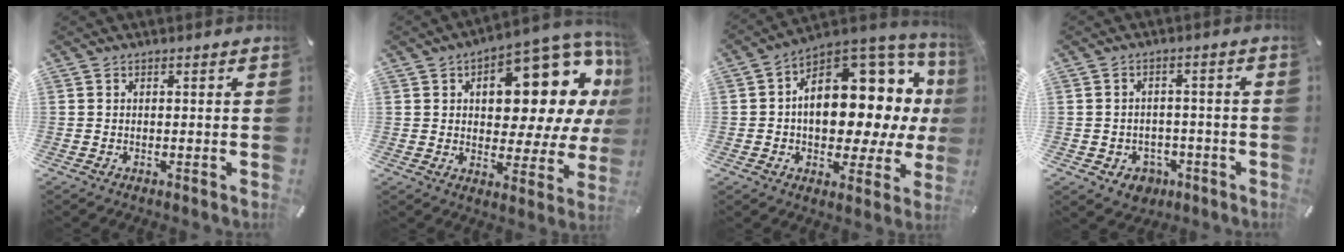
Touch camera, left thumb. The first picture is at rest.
{"total": 16.6, "force": [7.7, 8.5, 12.0], "torque": [-0.135, -0.080, 0.116]}
{"total": 17.8, "force": [4.1, 11.3, 13.1], "torque": [-0.155, -0.062, 0.068]}
{"total": 5.0, "force": [-2.3, 4.2, 1.6], "torque": [-0.024, 0.015, -0.042]}